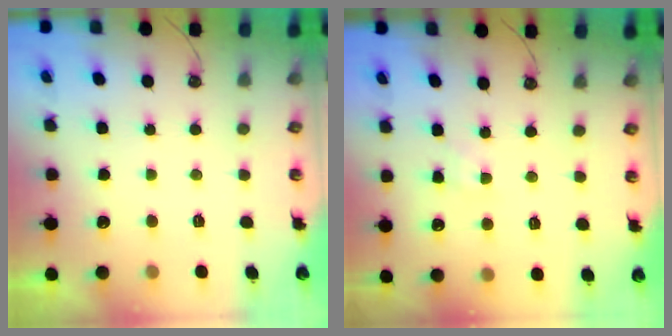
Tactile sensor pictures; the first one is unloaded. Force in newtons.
{"total": 2.7, "press": 2.6, "slide": 0.5}